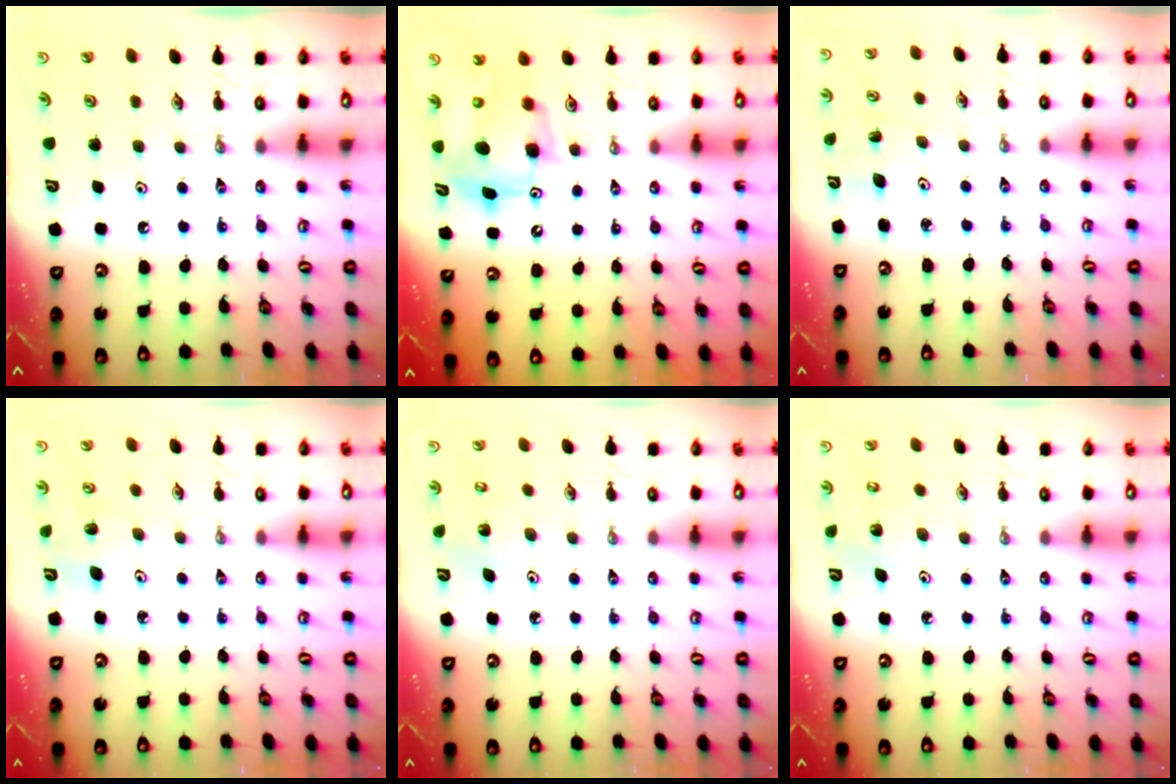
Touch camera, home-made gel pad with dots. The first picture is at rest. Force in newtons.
{"total": 7.9, "press": 7.9, "slide": 0.6}
{"total": 3.3, "press": 3.3, "slide": 0.3}
{"total": 2.5, "press": 2.5, "slide": 0.1}
{"total": 1.9, "press": 1.9, "slide": 0.1}
{"total": 1.9, "press": 1.9, "slide": 0.1}